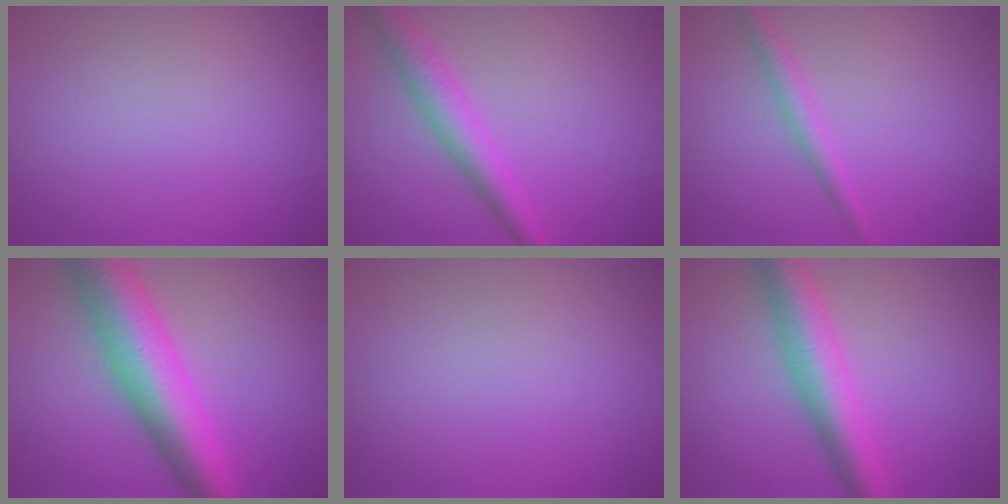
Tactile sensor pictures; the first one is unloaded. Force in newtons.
{"total": 3.8, "press": 3.8, "slide": 0.1}
{"total": 2.0, "press": 2.0, "slide": 0.1}
{"total": 9.6, "press": 9.6, "slide": 0.2}
{"total": 0.0}
{"total": 6.1, "press": 6.1, "slide": 0.2}